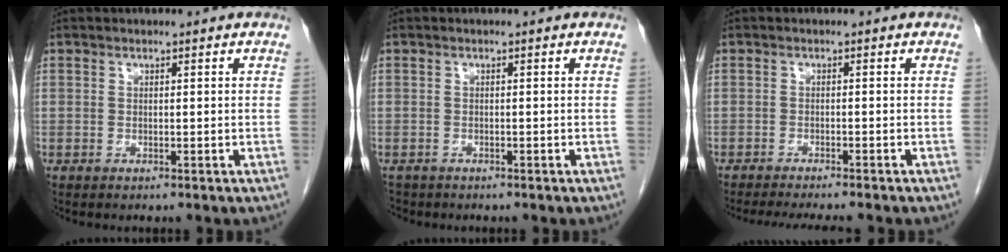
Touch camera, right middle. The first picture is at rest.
{"total": 2.4, "force": [-2.0, 1.3, 0.2], "torque": [-0.009, -0.001, -0.032]}
{"total": 8.0, "force": [-7.0, 0.6, 3.8], "torque": [-0.045, -0.016, -0.101]}